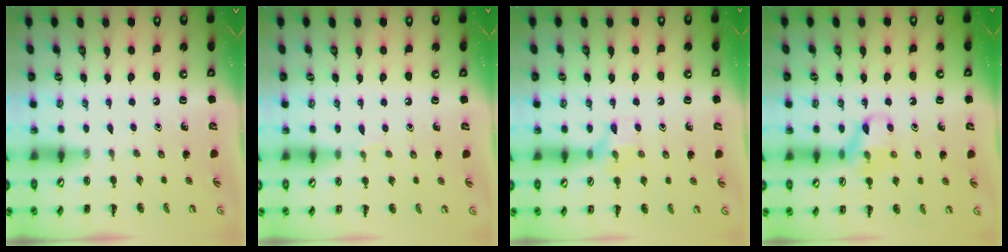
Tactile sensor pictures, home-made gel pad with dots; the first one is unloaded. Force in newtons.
{"total": 3.6, "press": 3.4, "slide": 1.2}
{"total": 6.7, "press": 6.7, "slide": 0.8}
{"total": 10.1, "press": 10.1, "slide": 0.8}